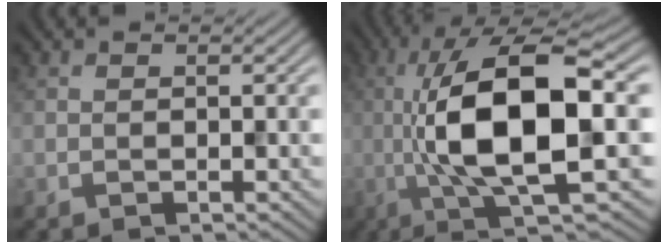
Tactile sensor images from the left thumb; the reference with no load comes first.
{"total": 14.5, "force": [-0.9, 4.0, 13.9], "torque": [-0.262, 0.009, -0.019]}